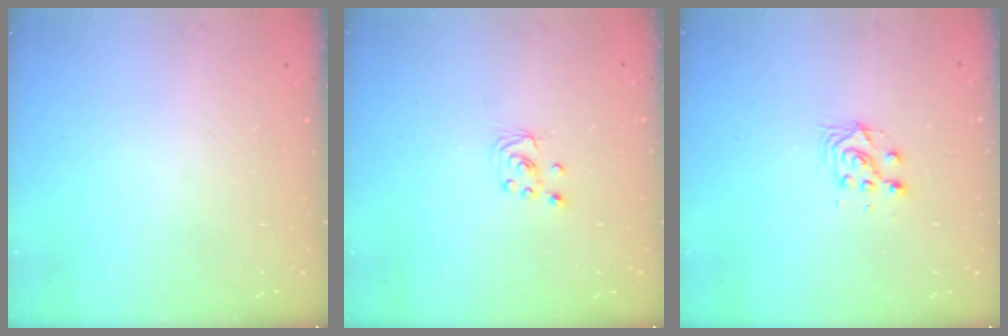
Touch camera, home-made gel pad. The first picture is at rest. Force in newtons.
{"total": 3.2, "press": 3.2, "slide": 0.2}
{"total": 7.0, "press": 7.0, "slide": 0.7}